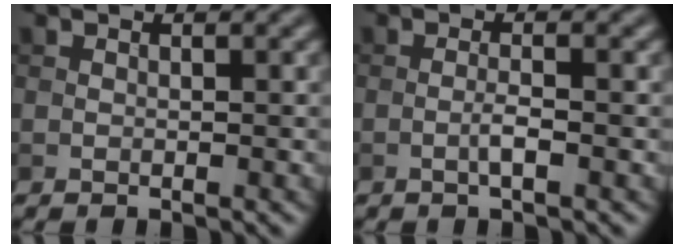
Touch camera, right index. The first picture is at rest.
{"total": 1.5, "force": [-0.6, 0.1, 1.4], "torque": [-0.027, 0.003, -0.012]}